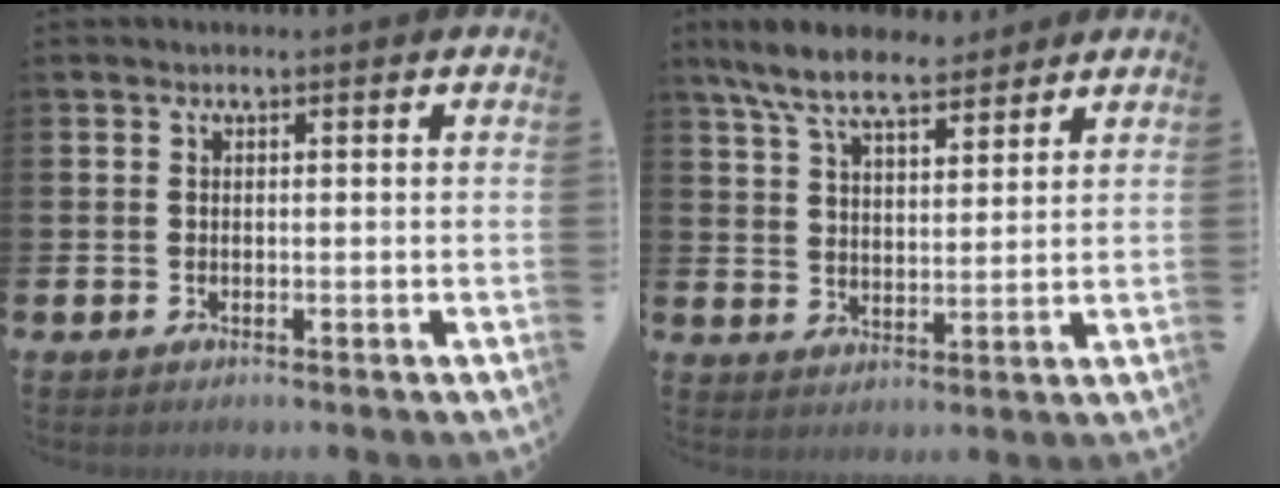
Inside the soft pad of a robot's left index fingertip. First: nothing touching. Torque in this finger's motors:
{"motor_torque": [1.11, -1.04, 0.23, 0.21]}